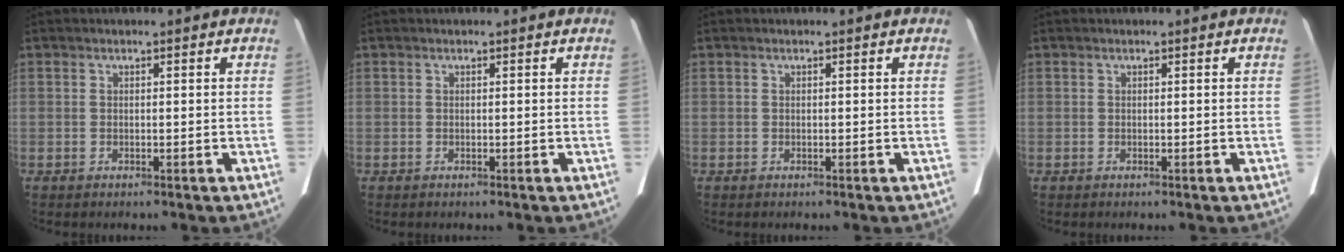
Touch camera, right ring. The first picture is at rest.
{"total": 0.0}
{"total": 0.0}
{"total": 0.0}